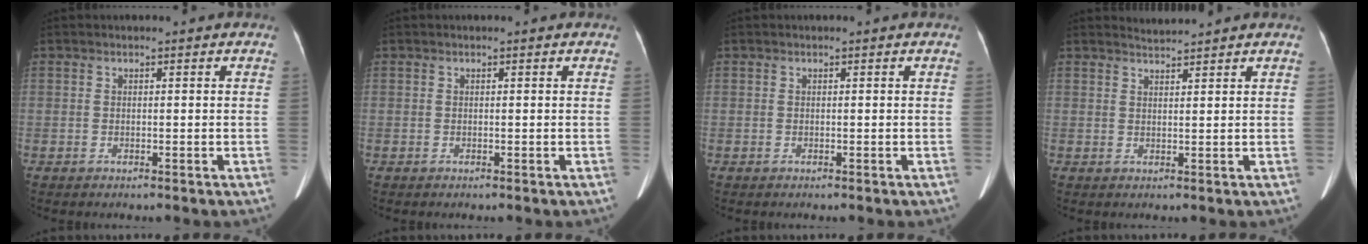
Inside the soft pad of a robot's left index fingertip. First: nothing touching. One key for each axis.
{"total": 0.0}
{"total": 0.0}
{"total": 1.9, "fx": 1.7, "fy": -0.6, "fz": -0.5, "tx": -0.002, "ty": 0.002, "tz": 0.037}